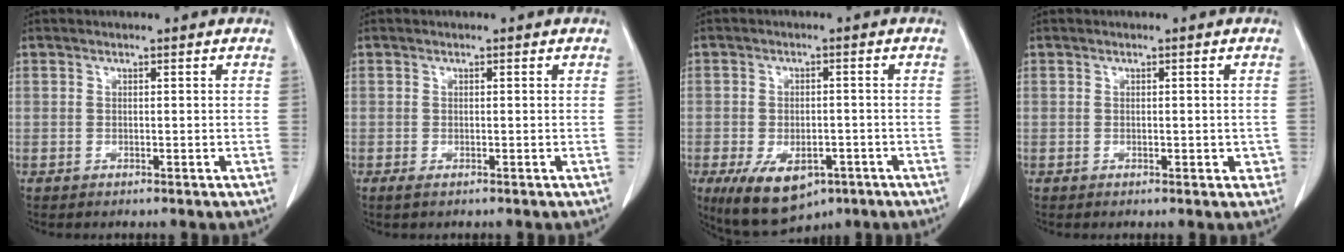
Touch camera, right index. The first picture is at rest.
{"total": 0.8, "force": [0.0, 0.0, 0.8], "torque": [-0.016, -0.004, 0.000]}
{"total": 10.5, "force": [-5.6, 5.7, 6.8], "torque": [-0.117, -0.011, -0.077]}
{"total": 2.0, "force": [-0.4, 1.3, 1.5], "torque": [-0.008, 0.006, -0.002]}